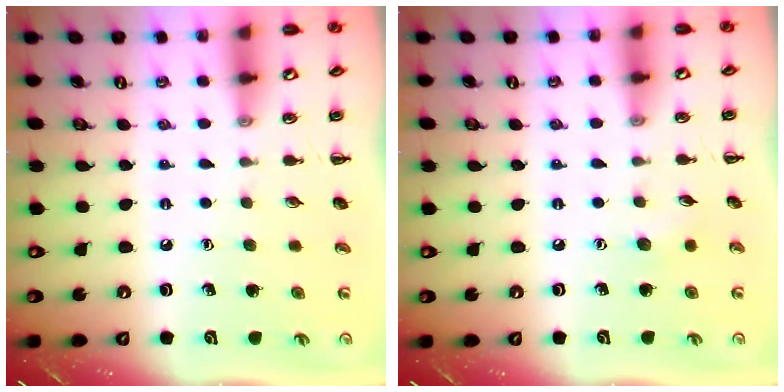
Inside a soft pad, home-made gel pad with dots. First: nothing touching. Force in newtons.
{"total": 4.4, "press": 4.2, "slide": 1.2}